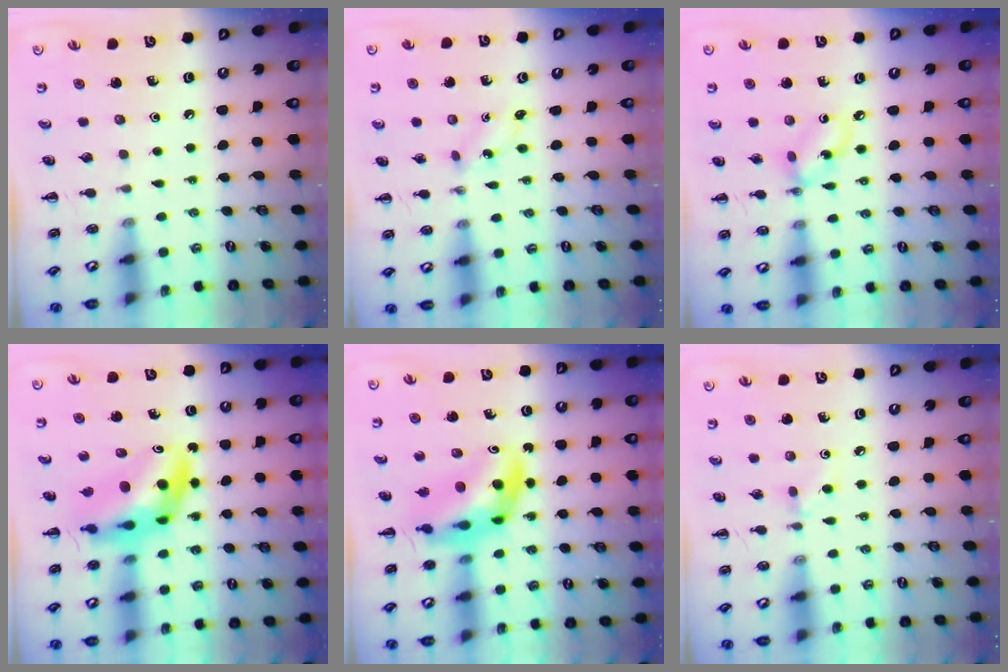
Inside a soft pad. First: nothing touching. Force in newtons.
{"total": 0.0}
{"total": 5.9, "press": 5.8, "slide": 1.3}
{"total": 12.4, "press": 11.7, "slide": 4.0}
{"total": 11.4, "press": 10.9, "slide": 3.3}
{"total": 3.7, "press": 3.5, "slide": 1.4}